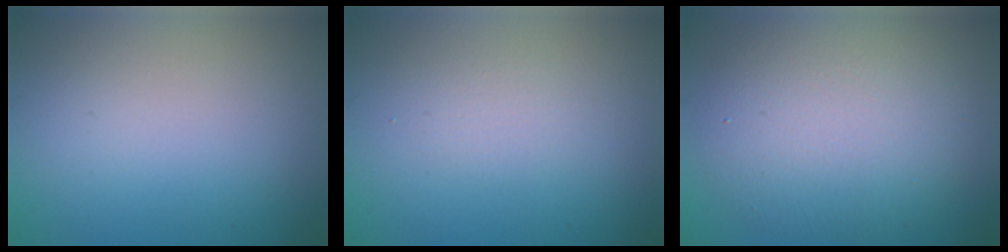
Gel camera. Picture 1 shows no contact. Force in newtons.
{"total": 1.1, "press": 1.1, "slide": 0.2}
{"total": 8.1, "press": 8.1, "slide": 0.4}